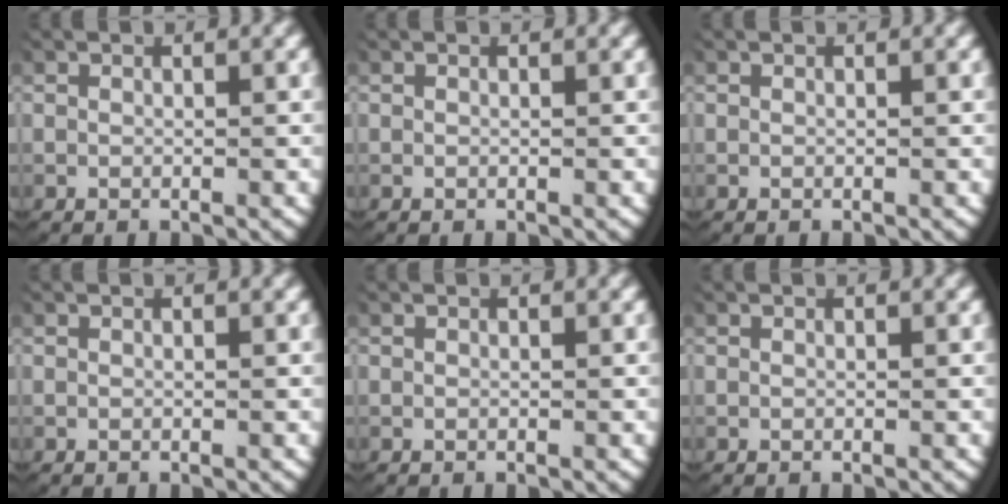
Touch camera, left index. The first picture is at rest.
{"total": 0.0}
{"total": 0.0}
{"total": 0.0}
{"total": 0.0}
{"total": 0.0}